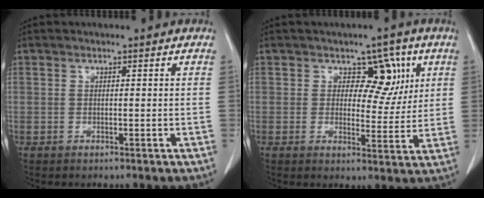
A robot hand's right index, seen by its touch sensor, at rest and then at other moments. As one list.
[{"total": 6.4, "force": [2.5, 4.3, 3.9], "torque": [-0.032, 0.006, 0.034]}]